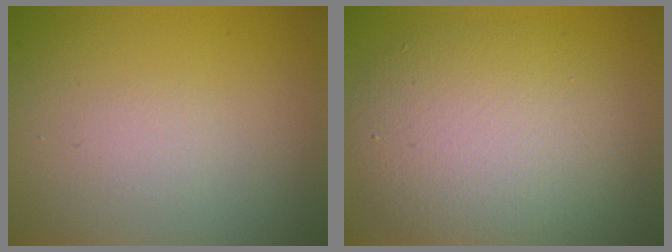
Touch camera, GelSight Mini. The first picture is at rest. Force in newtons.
{"total": 6.6, "press": 6.6, "slide": 0.3}